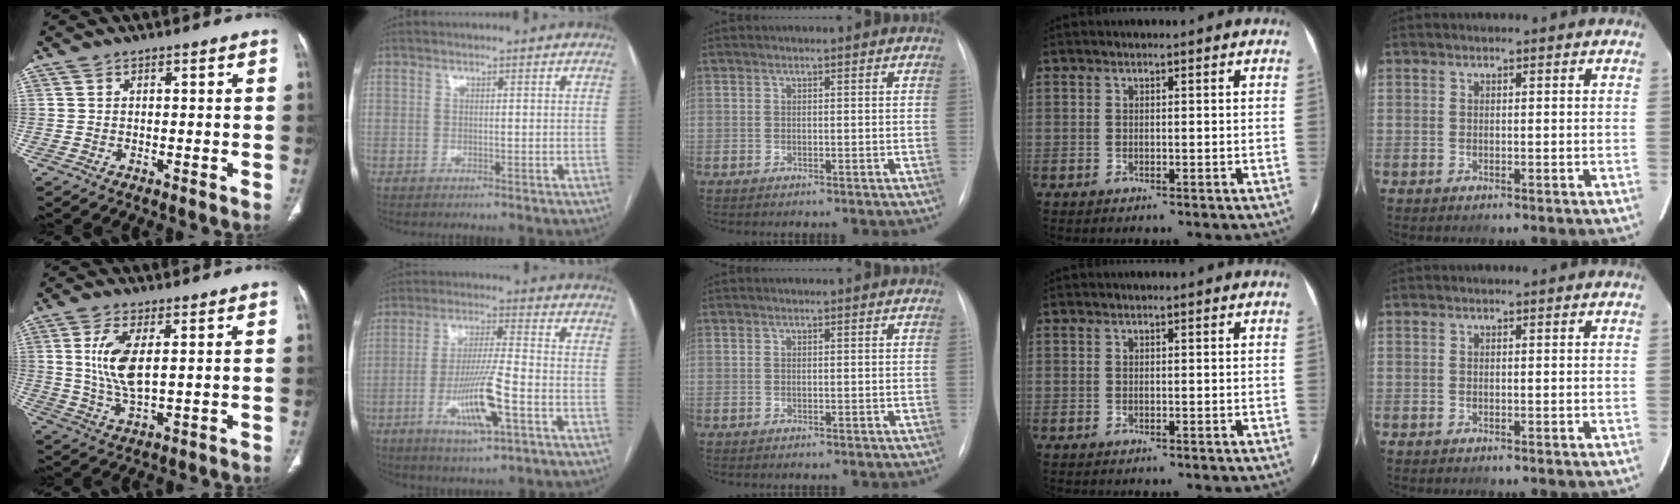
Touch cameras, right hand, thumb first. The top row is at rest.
{"thumb": {"total": 8.6, "force": [1.7, 3.2, 7.8], "torque": [-0.172, -0.016, 0.038]}, "index": {"total": 10.8, "force": [-4.1, 1.0, 10.0], "torque": [-0.190, -0.009, -0.072]}}